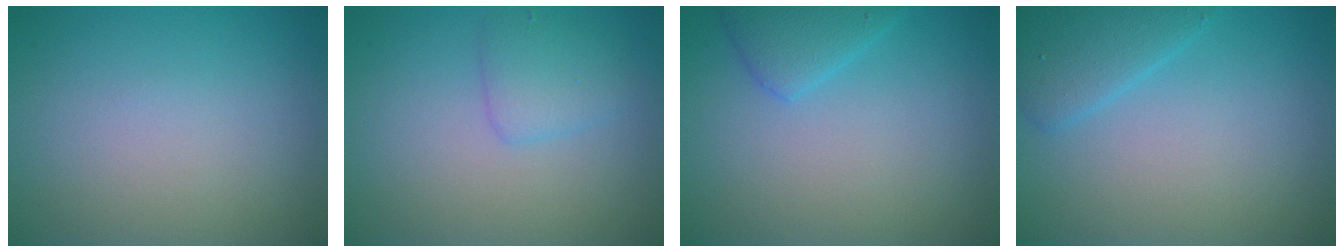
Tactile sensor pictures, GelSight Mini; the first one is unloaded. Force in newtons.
{"total": 2.2, "press": 2.2, "slide": 0.2}
{"total": 2.4, "press": 2.4, "slide": 0.2}
{"total": 2.9, "press": 2.9, "slide": 0.2}